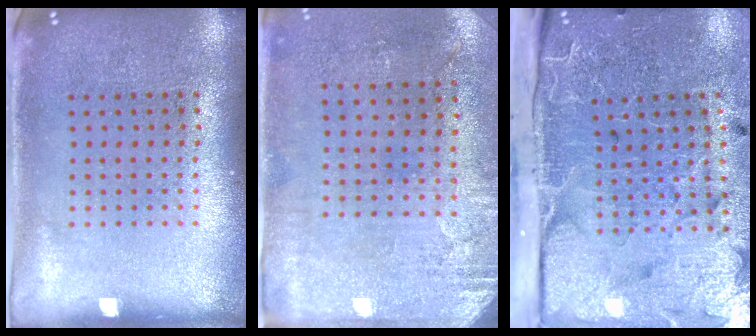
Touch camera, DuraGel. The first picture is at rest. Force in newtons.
{"total": 2.8, "press": 2.4, "slide": 1.5}
{"total": 4.8, "press": 3.9, "slide": 2.8}